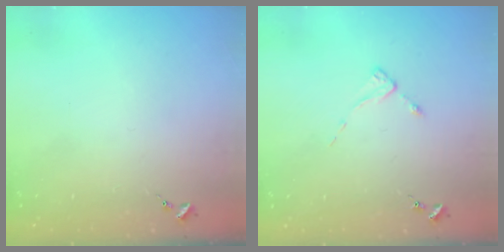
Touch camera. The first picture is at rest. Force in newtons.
{"total": 2.0, "press": 2.0, "slide": 0.3}